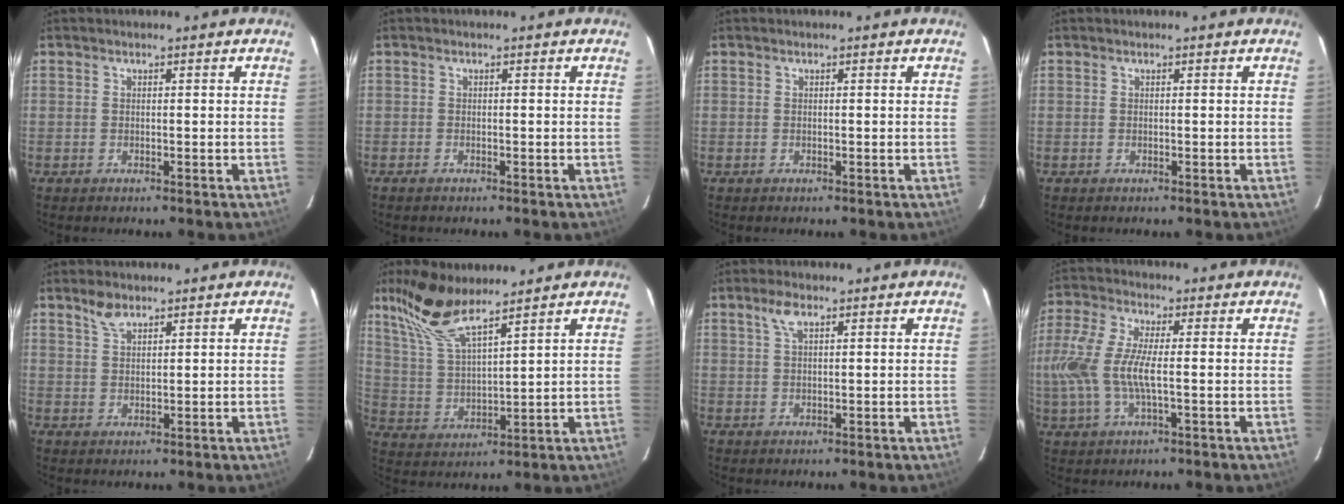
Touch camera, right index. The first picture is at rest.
{"total": 0.7, "force": [-0.6, 0.3, 0.1], "torque": [-0.006, -0.001, -0.014]}
{"total": 0.0}
{"total": 0.0}
{"total": 3.1, "force": [2.4, 1.3, 1.5], "torque": [-0.027, 0.005, 0.046]}
{"total": 11.4, "force": [8.8, 2.6, 6.8], "torque": [-0.143, 0.013, 0.185]}
{"total": 2.9, "force": [1.7, 1.1, 2.1], "torque": [-0.042, 0.007, 0.032]}
{"total": 11.8, "force": [-0.8, 3.6, 11.2], "torque": [-0.244, 0.001, -0.016]}